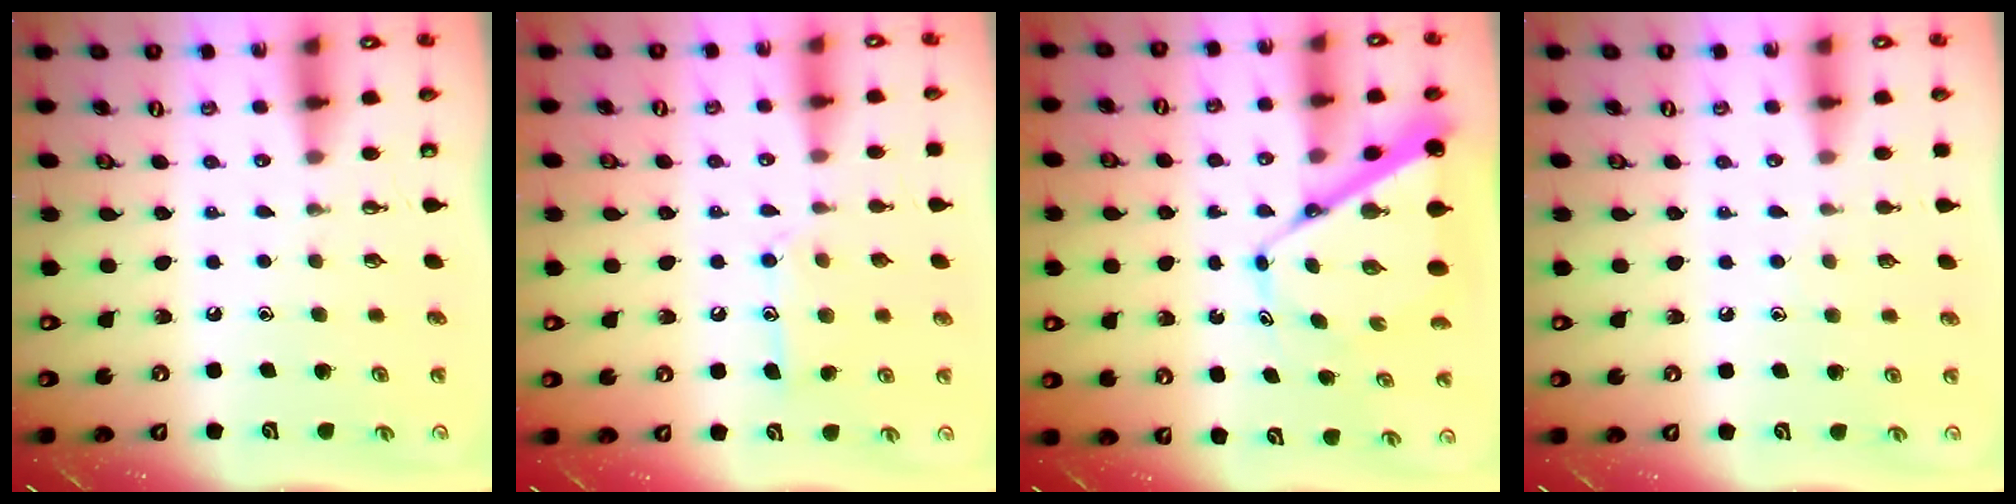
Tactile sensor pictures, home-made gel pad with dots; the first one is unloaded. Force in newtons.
{"total": 10.8, "press": 10.8, "slide": 0.7}
{"total": 10.2, "press": 10.2, "slide": 1.0}
{"total": 4.2, "press": 4.2, "slide": 0.5}